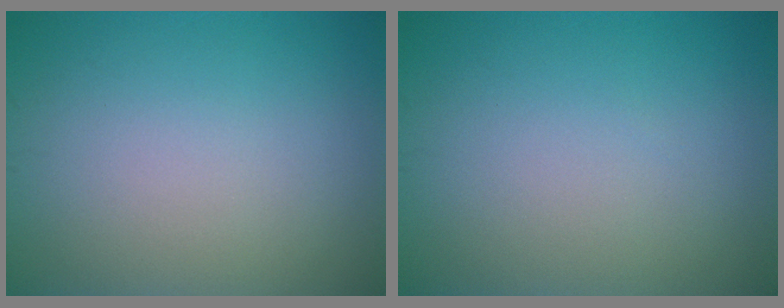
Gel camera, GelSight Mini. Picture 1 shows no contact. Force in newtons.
{"total": 0.0}